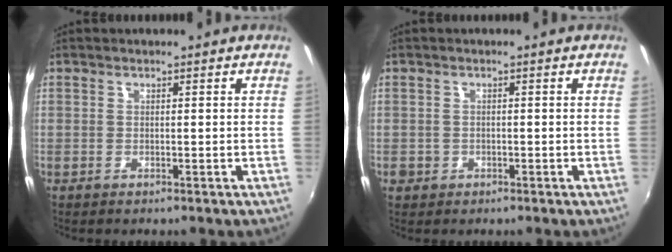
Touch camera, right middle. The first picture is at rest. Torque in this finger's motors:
{"motor_torque": [0.21, -0.21, 0.00, 0.01]}